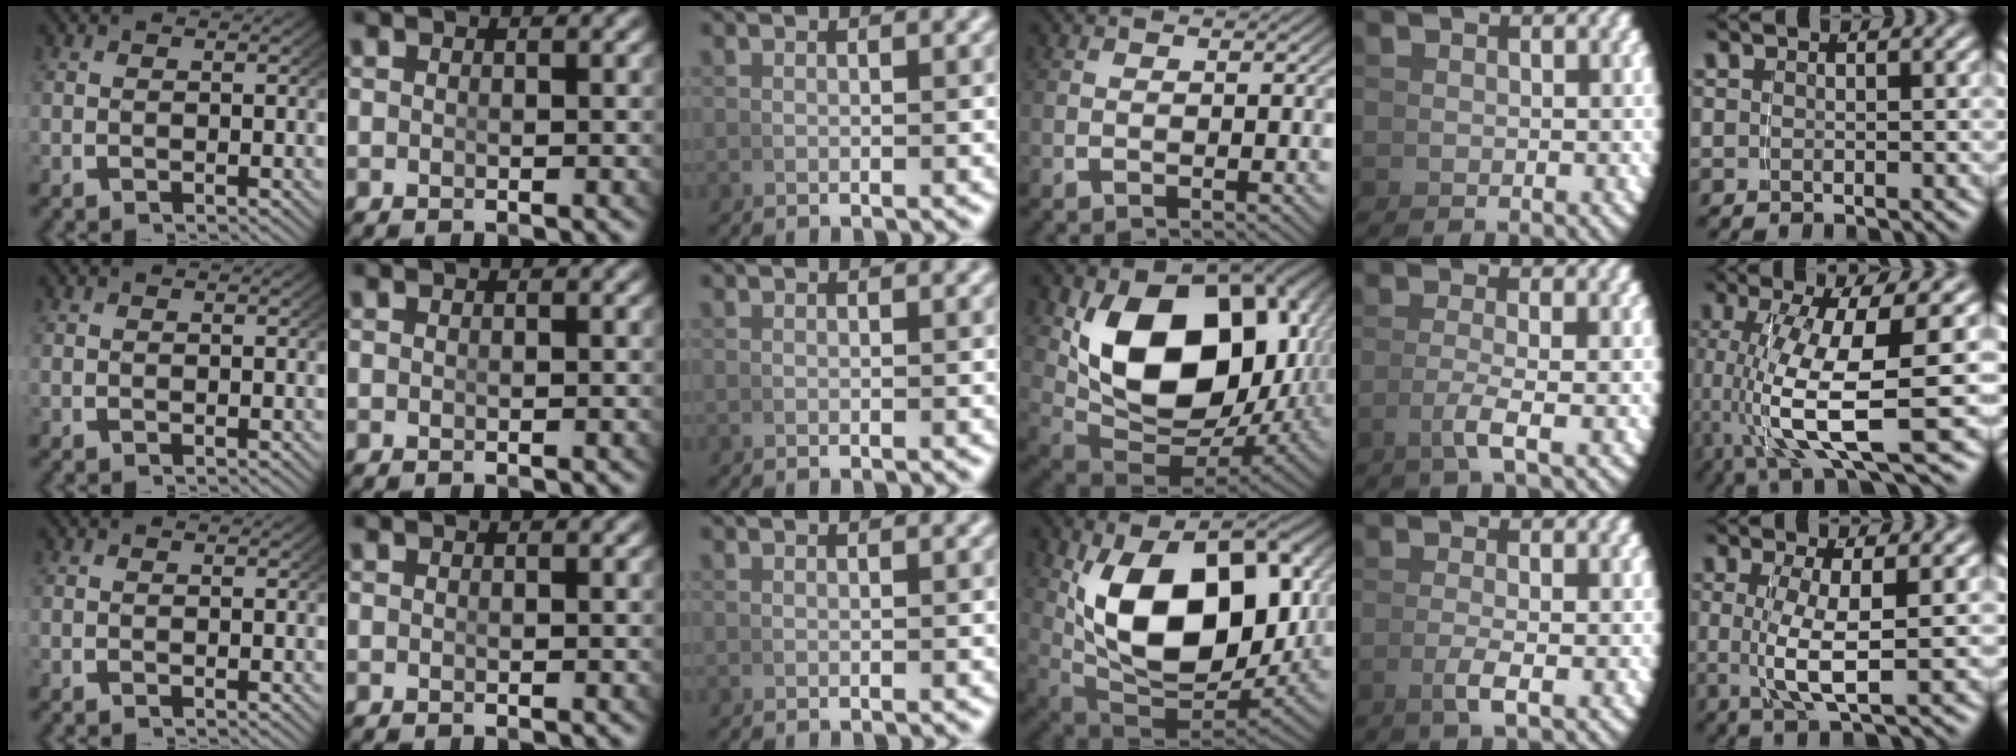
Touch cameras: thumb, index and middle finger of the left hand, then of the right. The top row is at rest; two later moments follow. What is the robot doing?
{"motion": "lift_and_place", "object": "bowl"}